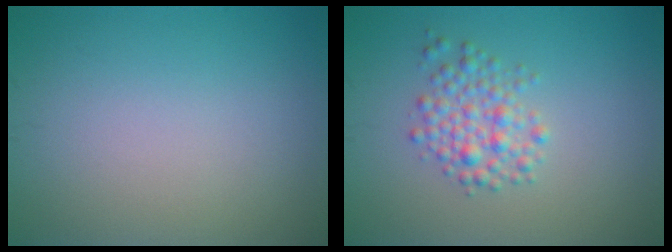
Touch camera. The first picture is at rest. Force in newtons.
{"total": 2.8, "press": 2.8, "slide": 0.1}